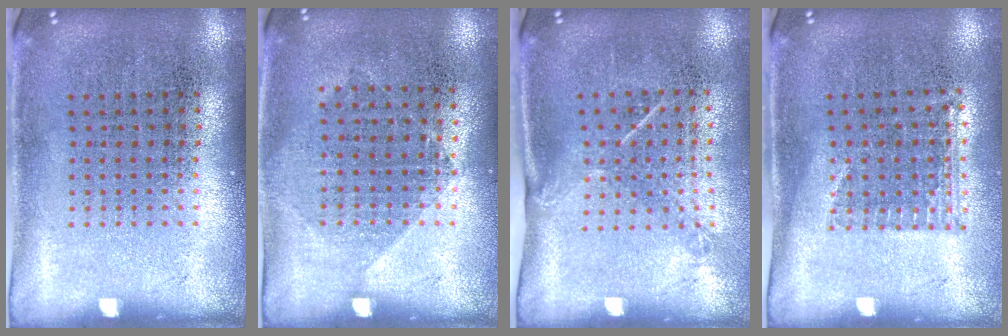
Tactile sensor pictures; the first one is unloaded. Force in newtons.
{"total": 1.0, "press": 0.9, "slide": 0.5}
{"total": 1.5, "press": 1.0, "slide": 1.1}
{"total": 1.1, "press": 0.9, "slide": 0.6}